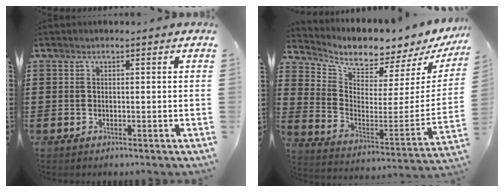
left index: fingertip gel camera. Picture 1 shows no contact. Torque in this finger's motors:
{"motor_torque": [2.14, 0.00, 0.14, 0.07]}